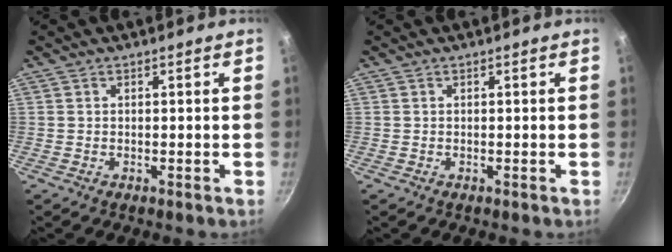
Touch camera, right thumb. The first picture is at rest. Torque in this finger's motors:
{"motor_torque": [0.00, 0.00, 0.00, -0.01, 0.00]}